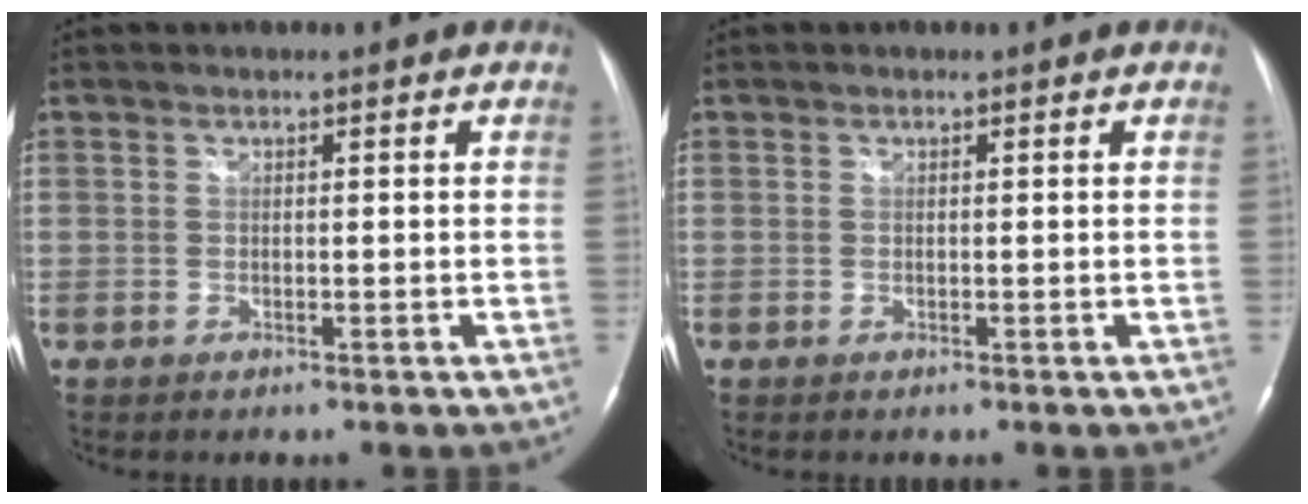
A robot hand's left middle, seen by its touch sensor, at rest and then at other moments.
{"total": 0.0}